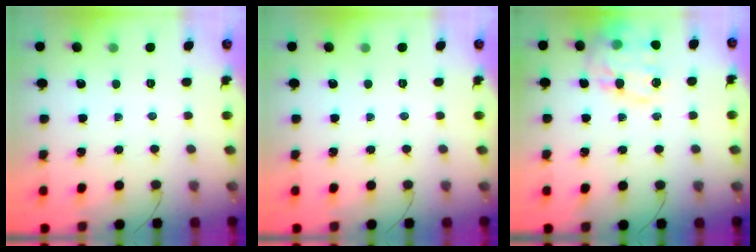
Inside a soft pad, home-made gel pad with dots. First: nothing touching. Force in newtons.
{"total": 0.0}
{"total": 18.9, "press": 18.7, "slide": 2.7}